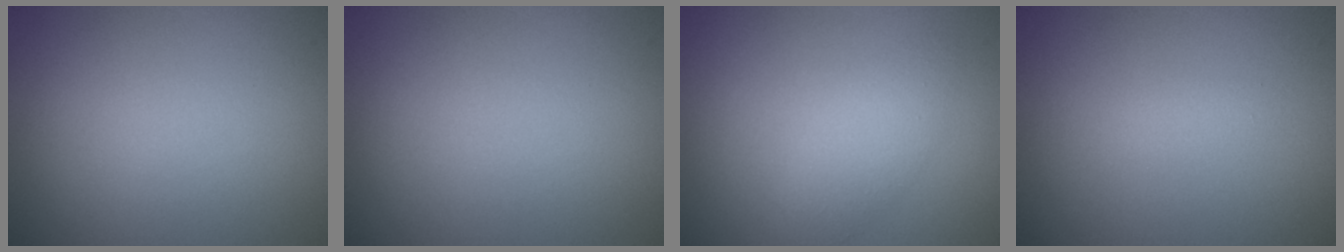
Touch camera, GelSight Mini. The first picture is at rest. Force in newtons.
{"total": 0.0}
{"total": 2.3, "press": 2.3, "slide": 0.2}
{"total": 0.8, "press": 0.8, "slide": 0.0}